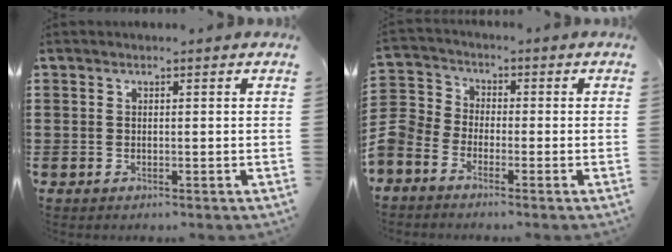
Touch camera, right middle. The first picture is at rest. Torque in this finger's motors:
{"motor_torque": [2.14, 0.00, 0.57, 0.21]}